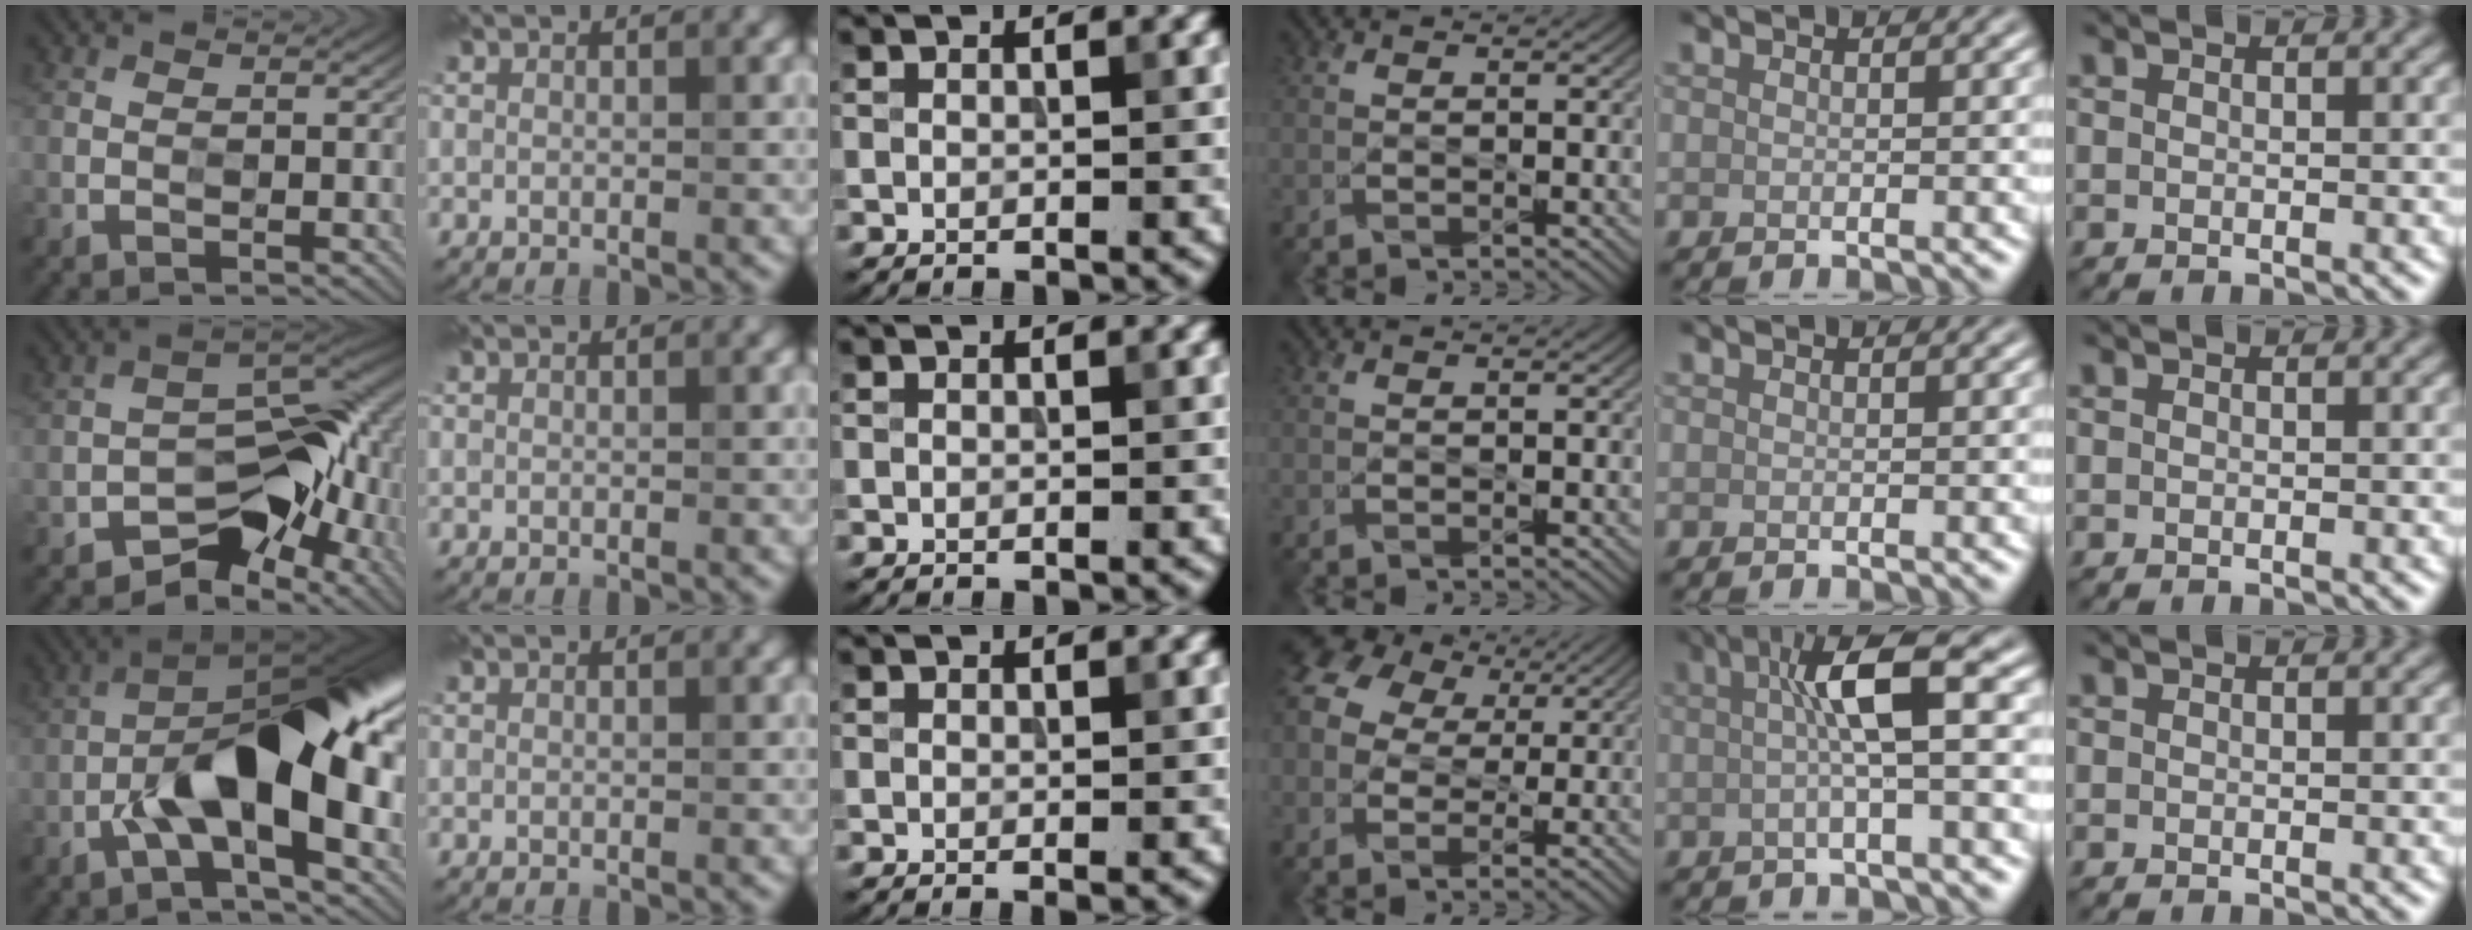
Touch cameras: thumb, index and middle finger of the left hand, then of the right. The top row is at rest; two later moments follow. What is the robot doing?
{"motion": "wipe", "object": "mirror"}